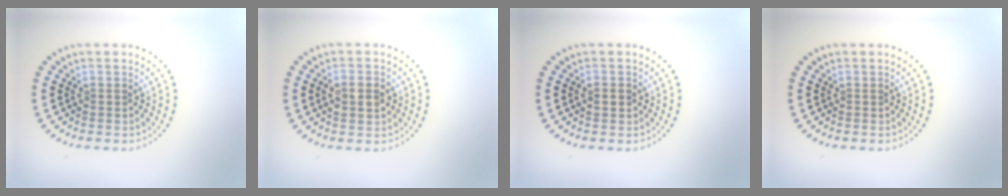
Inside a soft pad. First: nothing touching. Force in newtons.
{"total": 2.3, "press": 2.3, "slide": 0.3}
{"total": 1.4, "press": 1.4, "slide": 0.1}
{"total": 0.0}